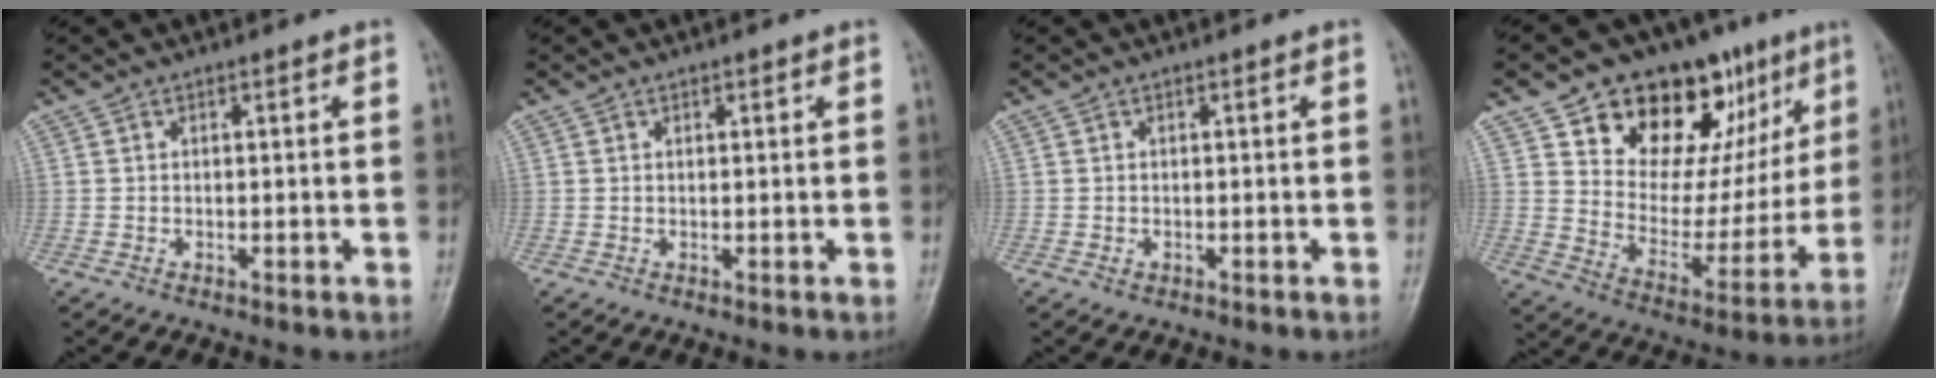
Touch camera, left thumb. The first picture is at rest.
{"total": 0.6, "force": [0.4, 0.4, 0.3], "torque": [0.001, -0.002, 0.004]}
{"total": 0.7, "force": [-0.2, 0.6, 0.3], "torque": [-0.005, 0.000, -0.002]}
{"total": 23.7, "force": [12.7, 12.9, 15.2], "torque": [-0.165, -0.033, 0.208]}